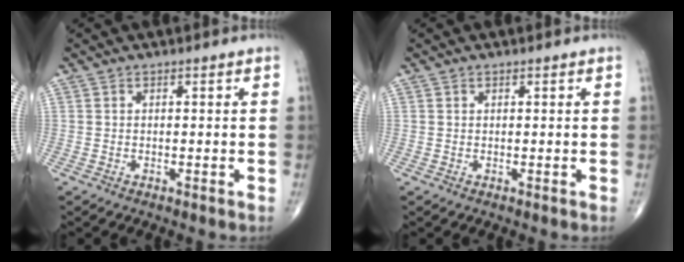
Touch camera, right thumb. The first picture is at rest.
{"total": 0.0}